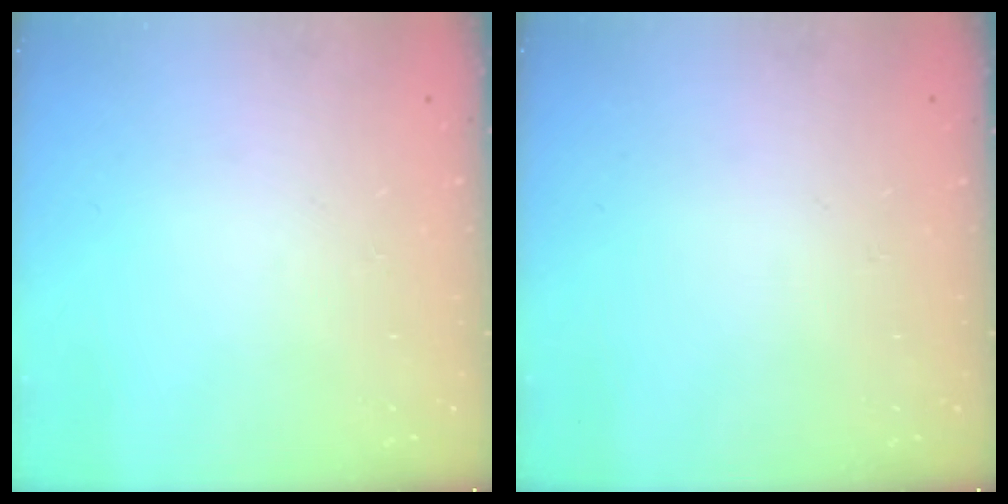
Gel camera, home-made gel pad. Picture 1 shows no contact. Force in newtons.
{"total": 0.0}